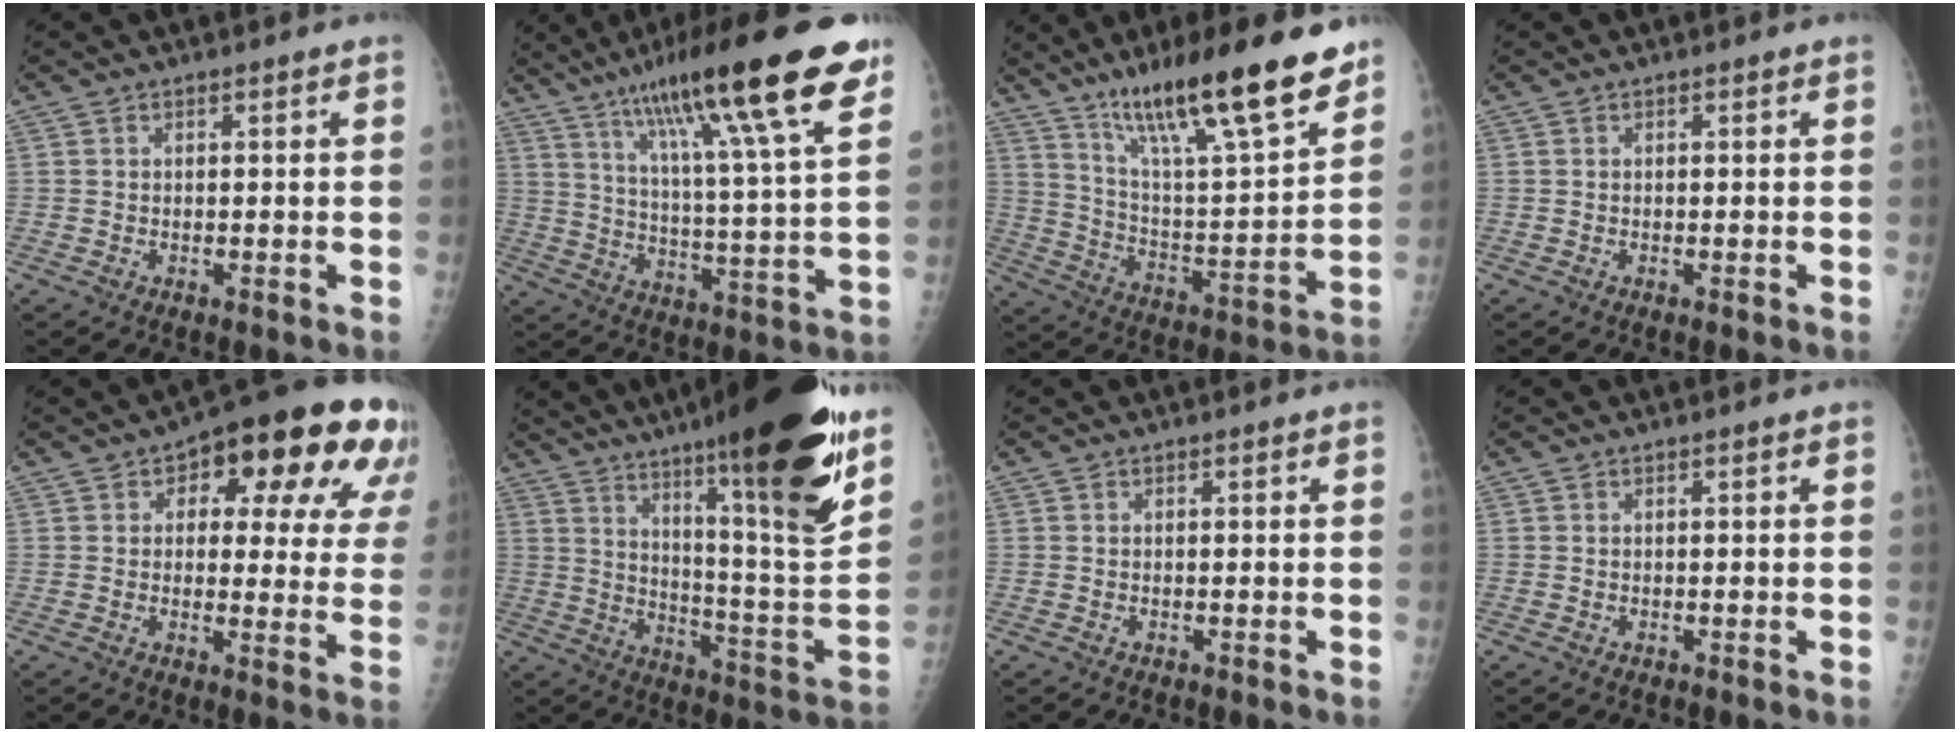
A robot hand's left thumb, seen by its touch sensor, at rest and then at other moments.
{"total": 24.6, "force": [15.1, 3.2, 19.2], "torque": [-0.296, -0.034, 0.238]}
{"total": 23.8, "force": [16.4, 3.9, 16.7], "torque": [-0.254, -0.071, 0.279]}
{"total": 0.0}
{"total": 20.1, "force": [9.3, 9.3, 15.3], "torque": [-0.150, 0.001, 0.113]}
{"total": 27.5, "force": [17.2, 3.6, 21.2], "torque": [-0.298, -0.077, 0.266]}
{"total": 0.0}
{"total": 0.0}